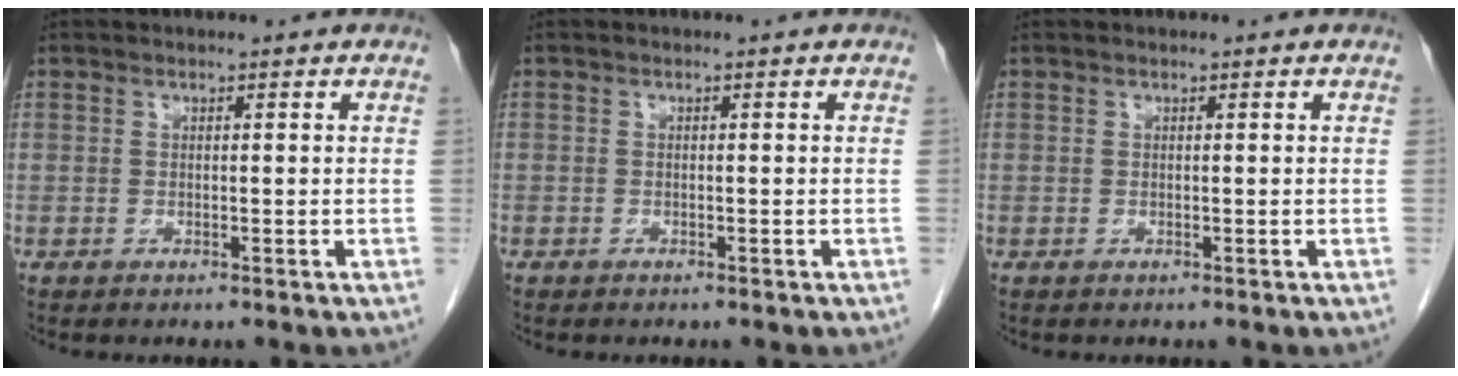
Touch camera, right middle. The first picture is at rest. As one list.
[{"total": 0.0}, {"total": 0.0}]